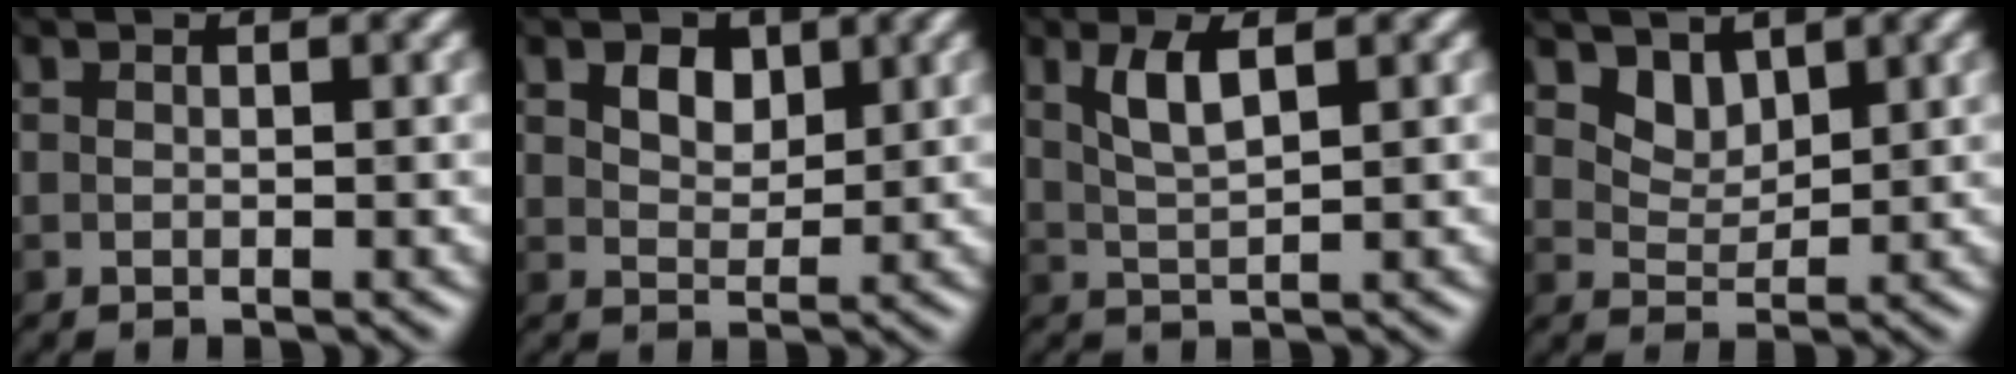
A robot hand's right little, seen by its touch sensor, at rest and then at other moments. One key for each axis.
{"total": 2.5, "fx": 1.2, "fy": 1.7, "fz": 1.4, "tx": -0.028, "ty": 0.001, "tz": 0.020}
{"total": 2.9, "fx": 1.2, "fy": 0.9, "fz": 2.5, "tx": -0.052, "ty": 0.001, "tz": 0.025}
{"total": 2.1, "fx": 1.5, "fy": 1.2, "fz": 0.8, "tx": -0.018, "ty": -0.008, "tz": 0.030}